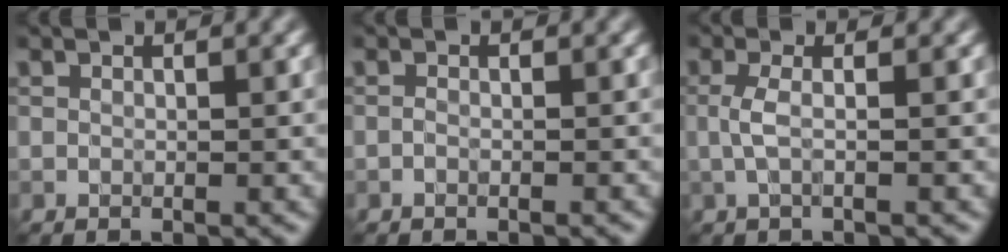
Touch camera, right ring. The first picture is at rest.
{"total": 0.7, "force": [-0.6, 0.2, 0.4], "torque": [-0.006, 0.004, -0.013]}
{"total": 1.8, "force": [0.0, 0.5, 1.8], "torque": [-0.037, 0.005, -0.003]}